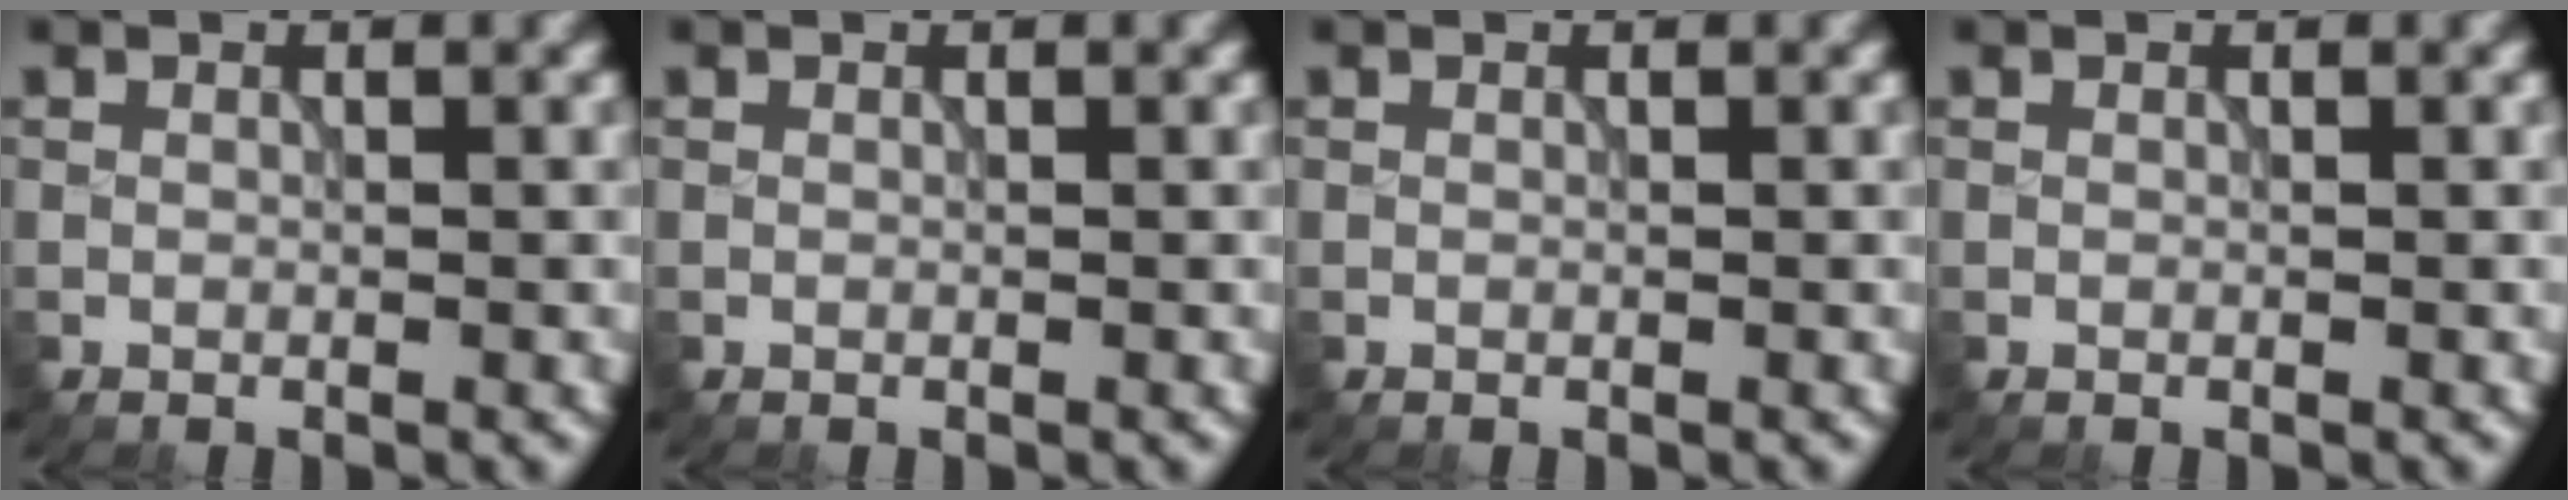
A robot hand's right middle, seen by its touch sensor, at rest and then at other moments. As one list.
[{"total": 0.0}, {"total": 0.0}, {"total": 0.0}]